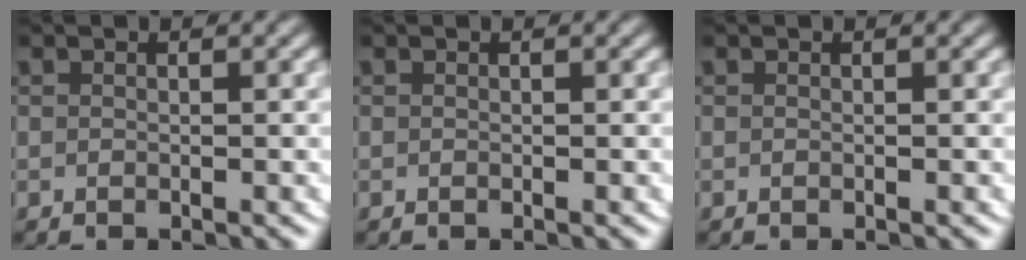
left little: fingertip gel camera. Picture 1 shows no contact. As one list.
[{"total": 0.0}, {"total": 0.0}]